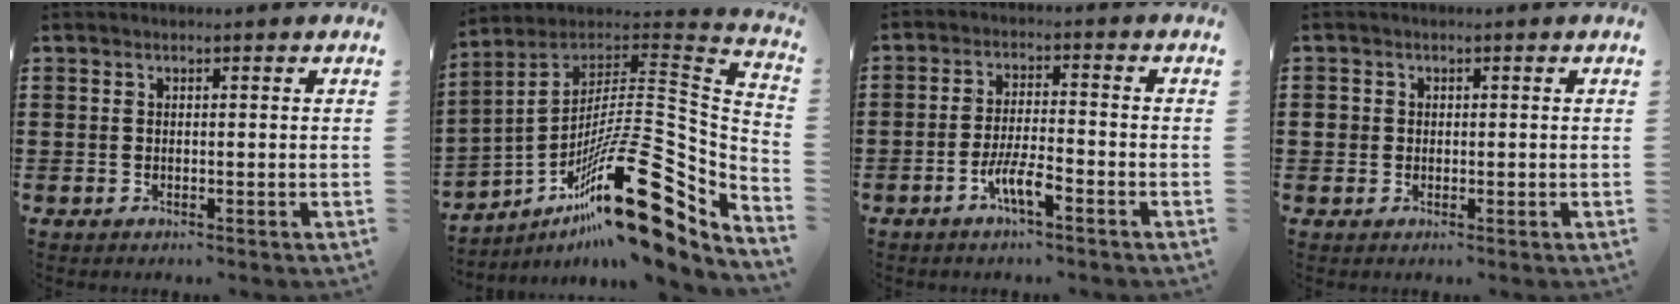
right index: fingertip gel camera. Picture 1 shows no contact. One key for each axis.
{"total": 24.3, "fx": -11.8, "fy": 6.5, "fz": 20.2, "tx": -0.331, "ty": 0.028, "tz": -0.200}
{"total": 5.3, "fx": -3.0, "fy": 1.0, "fz": 4.2, "tx": -0.098, "ty": -0.003, "tz": -0.062}
{"total": 1.5, "fx": 0.1, "fy": 1.5, "fz": 0.5, "tx": -0.014, "ty": 0.008, "tz": 0.000}